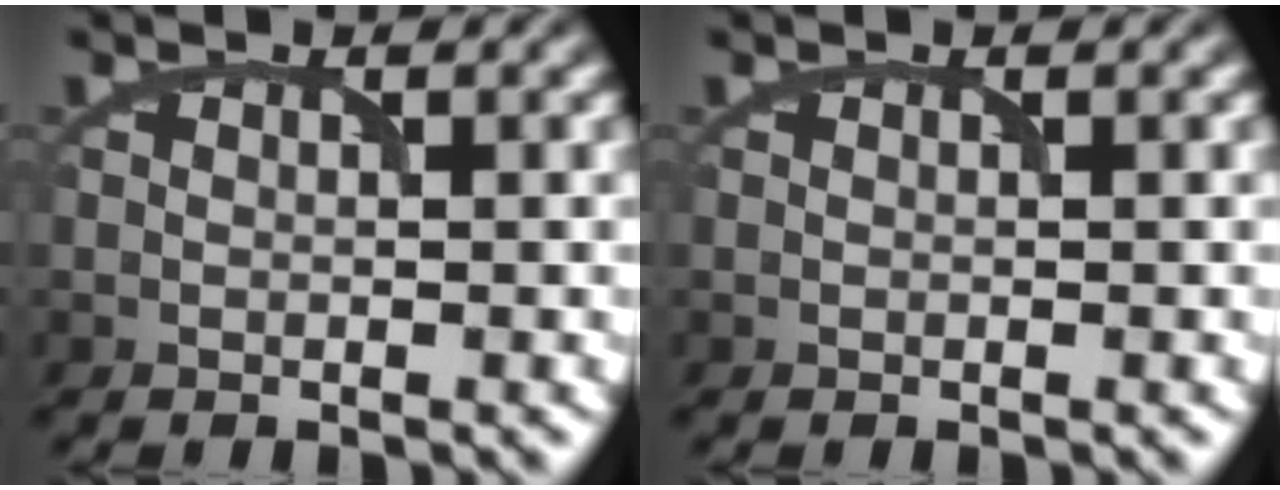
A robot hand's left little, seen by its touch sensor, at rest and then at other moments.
{"total": 0.0}